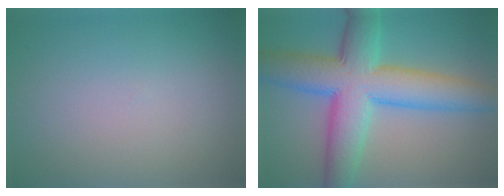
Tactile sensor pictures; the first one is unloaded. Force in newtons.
{"total": 10.7, "press": 10.7, "slide": 0.2}